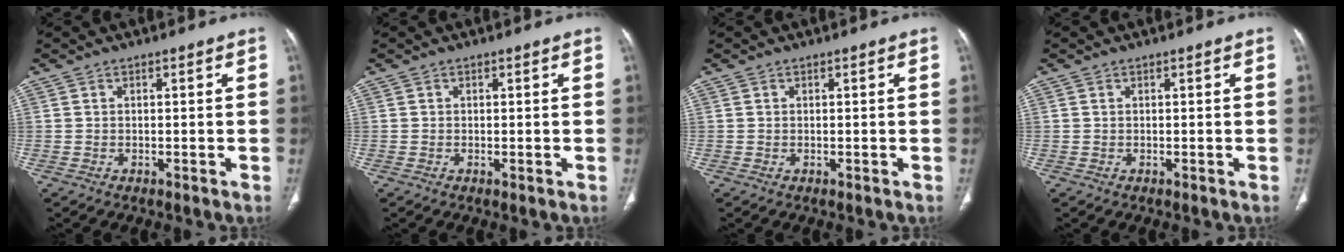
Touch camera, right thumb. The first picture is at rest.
{"total": 0.0}
{"total": 0.0}
{"total": 0.0}